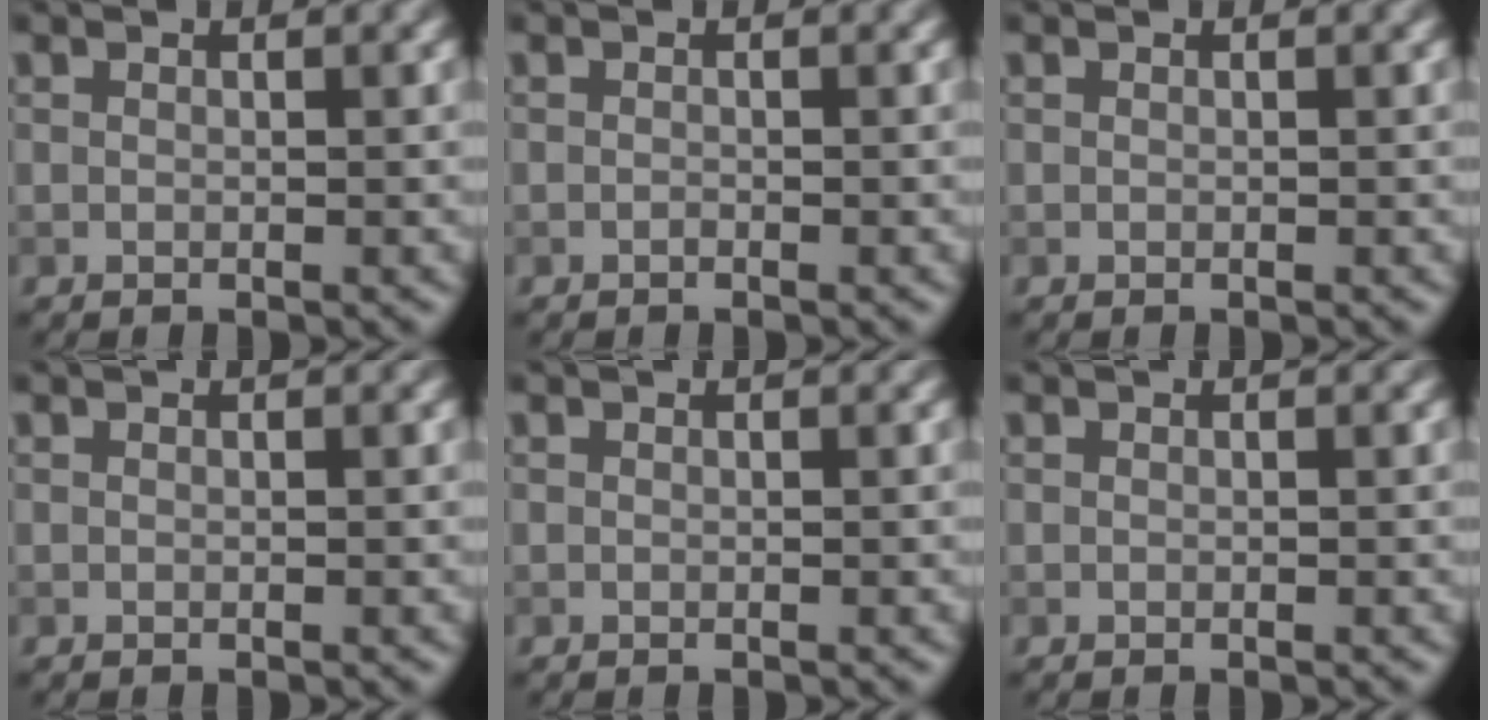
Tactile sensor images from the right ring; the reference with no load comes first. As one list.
[{"total": 0.0}, {"total": 0.0}, {"total": 0.0}, {"total": 0.0}, {"total": 0.0}]